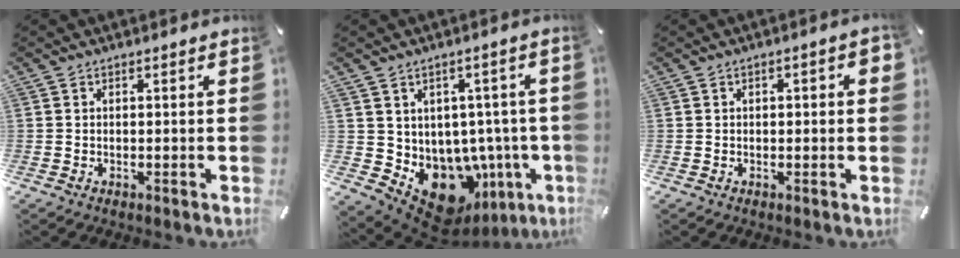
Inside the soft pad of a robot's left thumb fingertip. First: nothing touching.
{"total": 9.3, "force": [-3.6, 6.9, 5.1], "torque": [-0.073, -0.023, -0.046]}
{"total": 1.9, "force": [-0.2, 0.9, 1.7], "torque": [-0.021, 0.003, -0.006]}